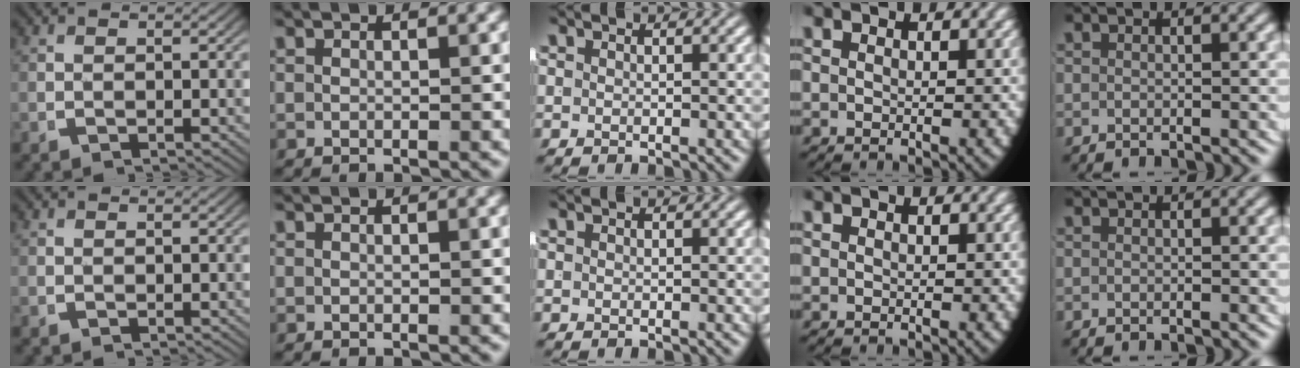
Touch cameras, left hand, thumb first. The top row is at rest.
{}